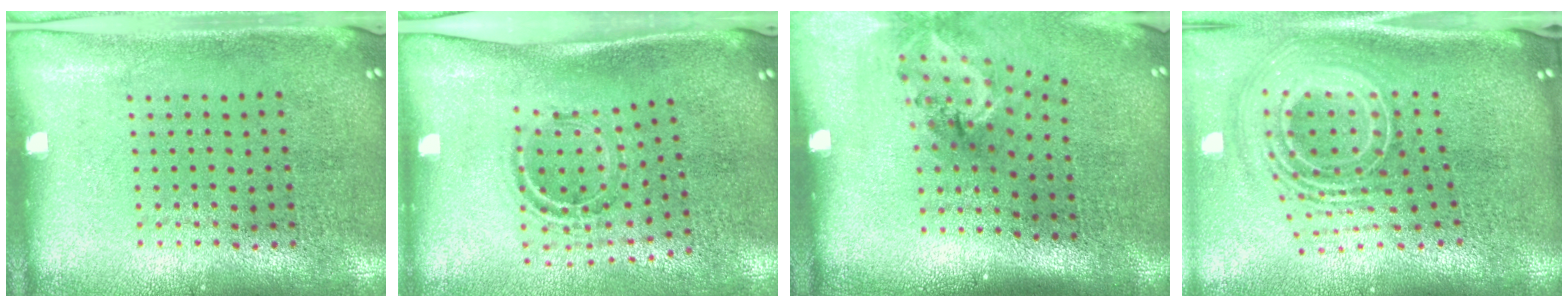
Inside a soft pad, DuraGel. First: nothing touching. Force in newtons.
{"total": 1.1, "press": 1.0, "slide": 0.4}
{"total": 1.9, "press": 1.3, "slide": 1.5}
{"total": 3.3, "press": 2.1, "slide": 2.5}